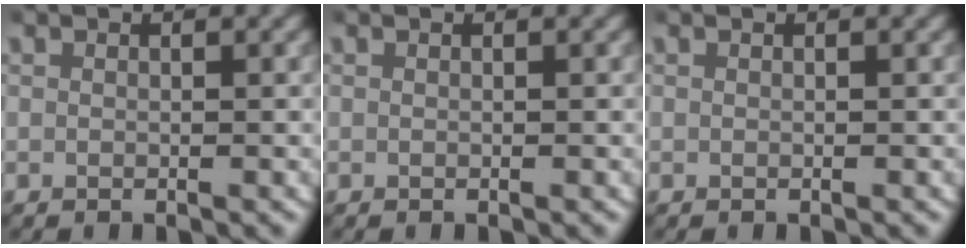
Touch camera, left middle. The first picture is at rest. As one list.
[{"total": 0.0}, {"total": 0.0}]